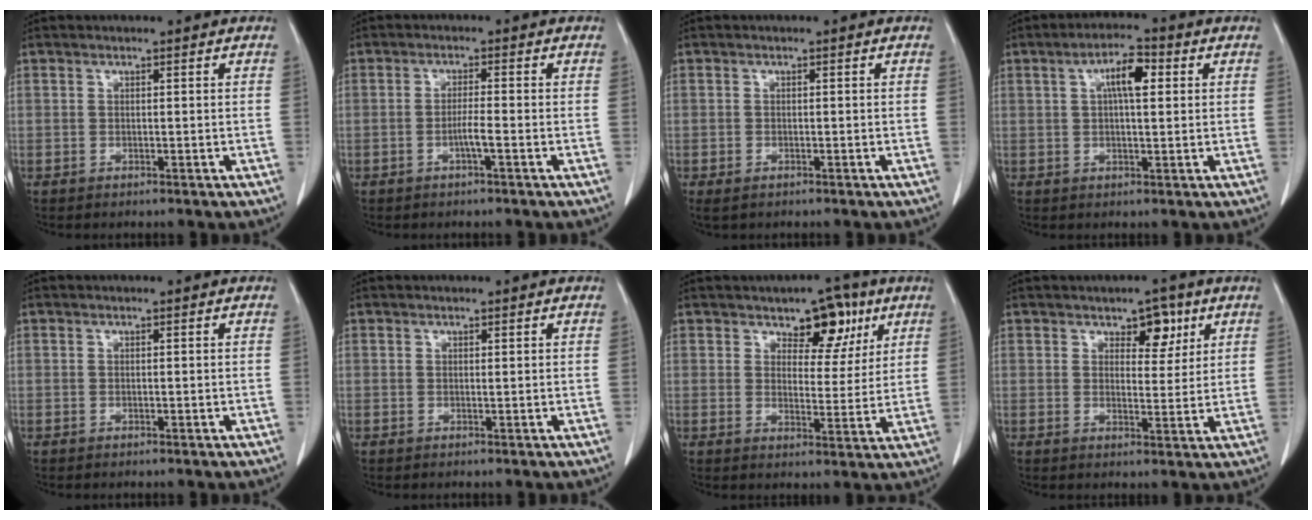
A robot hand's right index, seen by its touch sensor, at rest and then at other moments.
{"total": 2.4, "force": [-1.0, -0.2, 2.2], "torque": [-0.039, 0.001, -0.020]}
{"total": 1.5, "force": [-0.9, 0.8, 0.8], "torque": [-0.021, -0.003, -0.009]}
{"total": 5.6, "force": [1.6, 1.5, 5.2], "torque": [-0.094, 0.013, 0.025]}
{"total": 0.0}
{"total": 0.0}
{"total": 7.5, "force": [4.4, 4.0, 4.6], "torque": [-0.049, 0.003, 0.063]}
{"total": 4.6, "force": [2.6, 2.4, 2.9], "torque": [-0.032, 0.001, 0.037]}